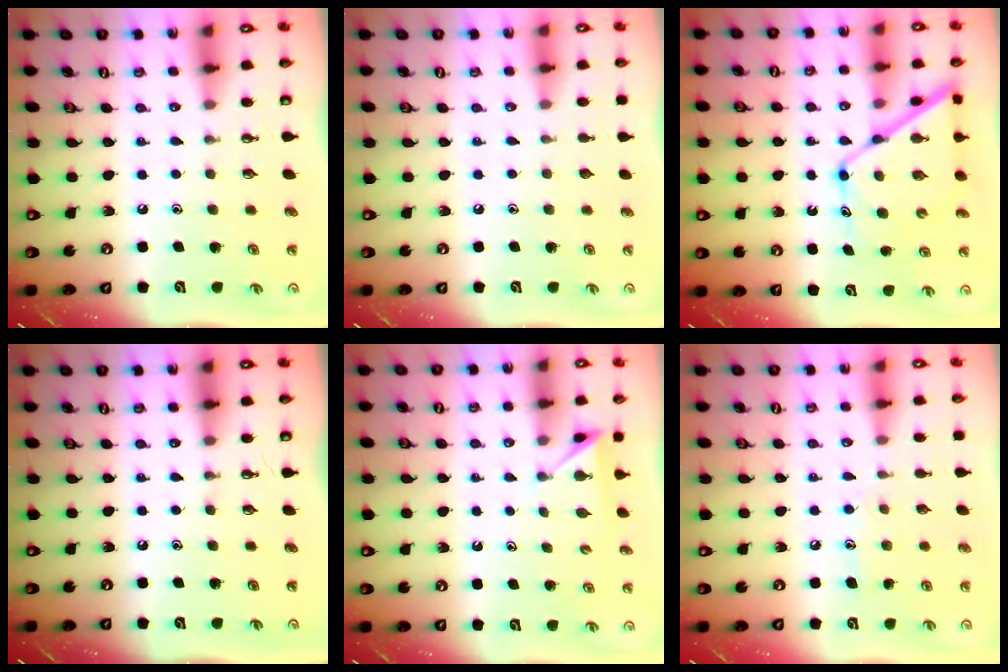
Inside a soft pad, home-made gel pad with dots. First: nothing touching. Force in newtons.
{"total": 0.0}
{"total": 13.3, "press": 13.2, "slide": 1.2}
{"total": 0.0}
{"total": 2.8, "press": 2.8, "slide": 0.5}
{"total": 7.0, "press": 7.0, "slide": 0.6}